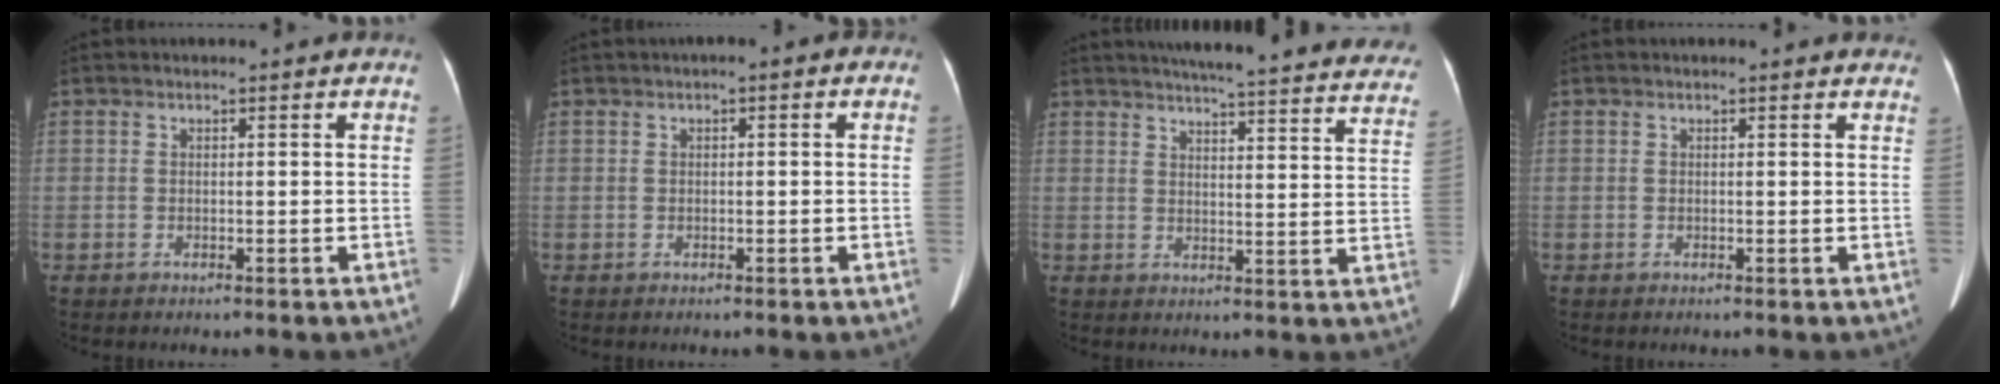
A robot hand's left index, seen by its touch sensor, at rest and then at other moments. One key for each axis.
{"total": 1.2, "fx": 0.2, "fy": 0.5, "fz": 1.1, "tx": -0.010, "ty": 0.010, "tz": -0.004}
{"total": 30.5, "fx": 27.9, "fy": 3.3, "fz": 11.9, "tx": -0.171, "ty": -0.067, "tz": 0.319}
{"total": 3.2, "fx": 2.8, "fy": 0.9, "fz": 1.1, "tx": -0.010, "ty": 0.008, "tz": 0.016}